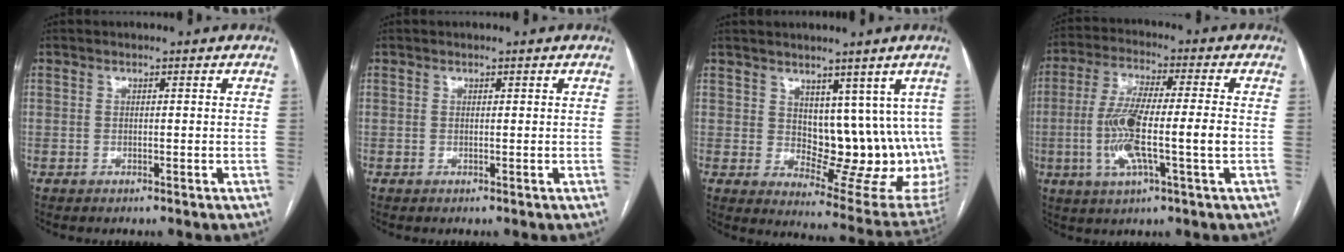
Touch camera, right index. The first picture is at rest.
{"total": 0.0}
{"total": 12.7, "force": [3.5, 7.4, 9.6], "torque": [-0.106, -0.001, 0.071]}
{"total": 12.1, "force": [-2.0, 0.9, 11.9], "torque": [-0.238, 0.001, -0.041]}